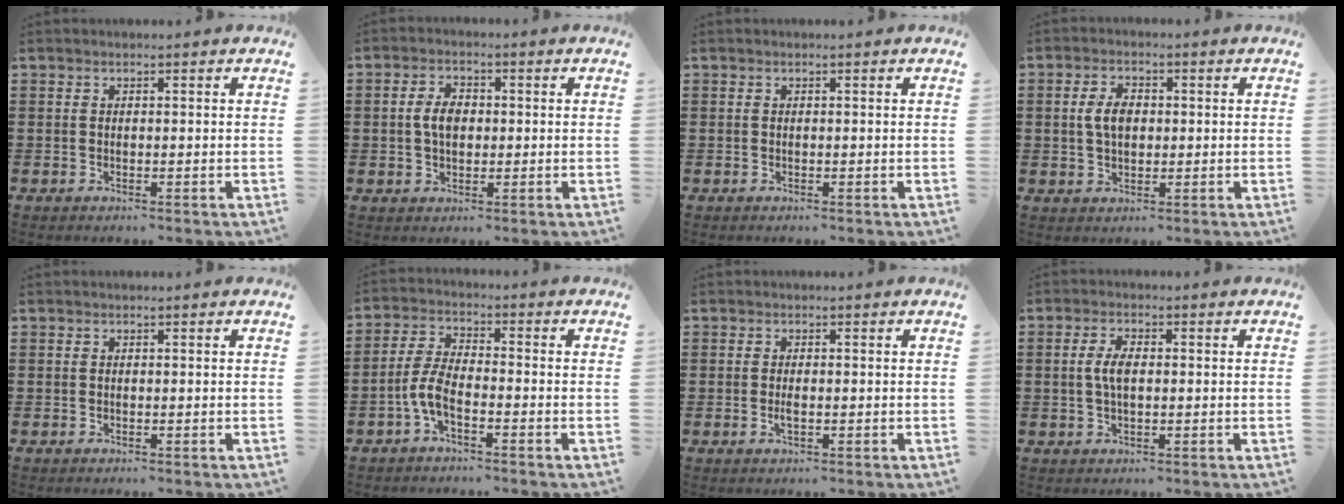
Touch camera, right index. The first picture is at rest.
{"total": 4.1, "force": [0.1, 2.5, 3.2], "torque": [-0.066, 0.010, 0.001]}
{"total": 0.0}
{"total": 4.3, "force": [0.4, 2.5, 3.5], "torque": [-0.080, 0.009, 0.003]}
{"total": 0.0}
{"total": 5.4, "force": [-2.5, 1.9, 4.4], "torque": [-0.109, -0.004, -0.054]}
{"total": 1.3, "force": [-0.2, 0.3, 1.2], "torque": [-0.031, -0.008, -0.005]}
{"total": 3.8, "force": [0.1, 1.5, 3.5], "torque": [-0.076, 0.002, -0.002]}